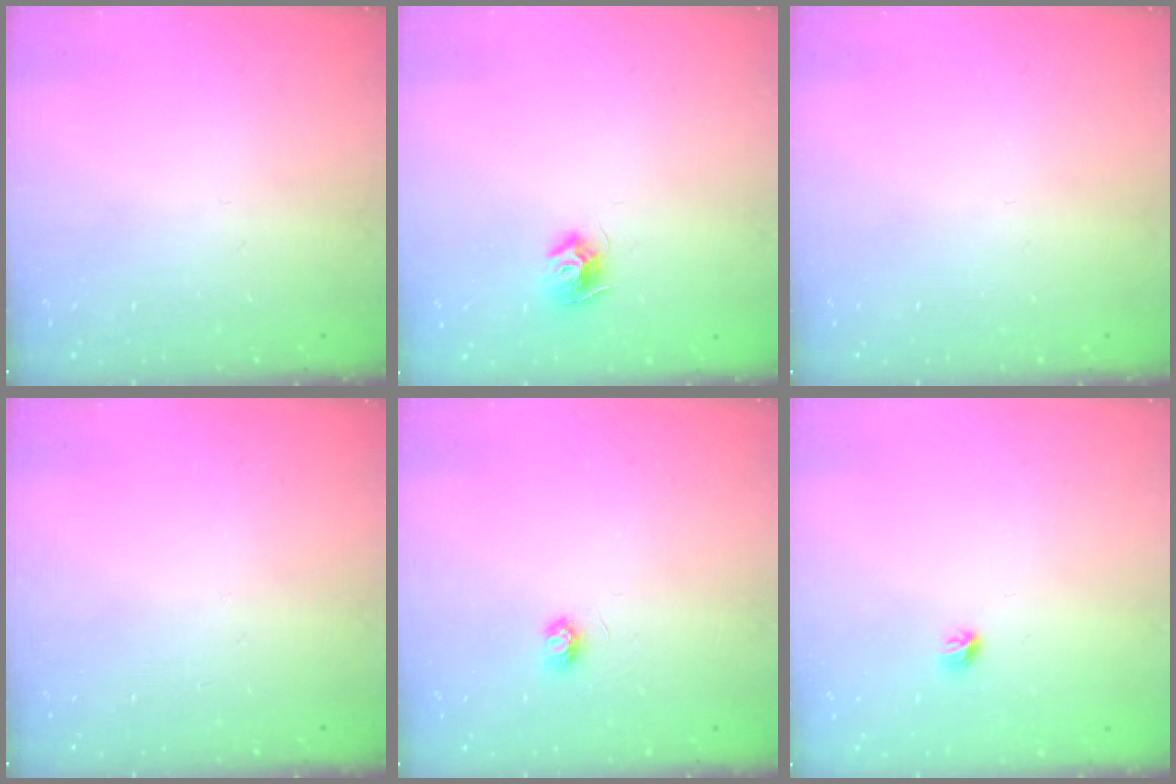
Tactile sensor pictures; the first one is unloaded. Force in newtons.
{"total": 8.1, "press": 8.1, "slide": 0.2}
{"total": 0.0}
{"total": 0.0}
{"total": 3.4, "press": 3.4, "slide": 0.4}
{"total": 4.2, "press": 4.1, "slide": 1.0}